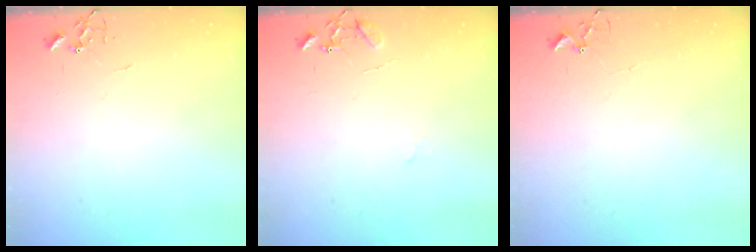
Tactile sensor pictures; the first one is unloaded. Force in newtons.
{"total": 8.7, "press": 8.7, "slide": 0.8}
{"total": 5.1, "press": 5.1, "slide": 0.3}